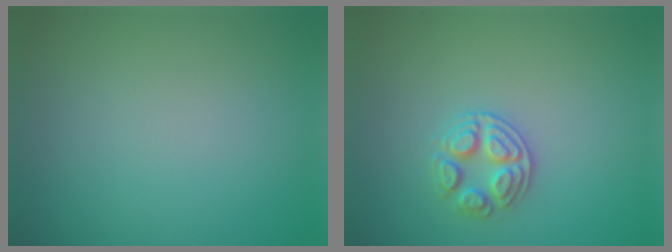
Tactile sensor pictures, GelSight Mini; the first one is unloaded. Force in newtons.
{"total": 2.8, "press": 2.7, "slide": 0.7}